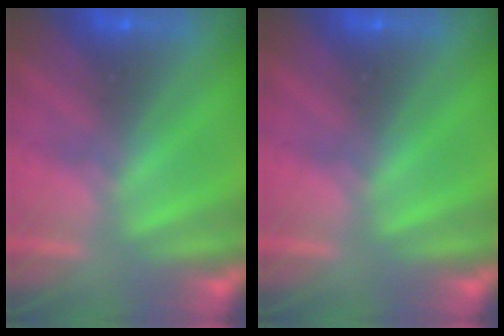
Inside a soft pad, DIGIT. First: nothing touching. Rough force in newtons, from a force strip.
{"total": 0.0}